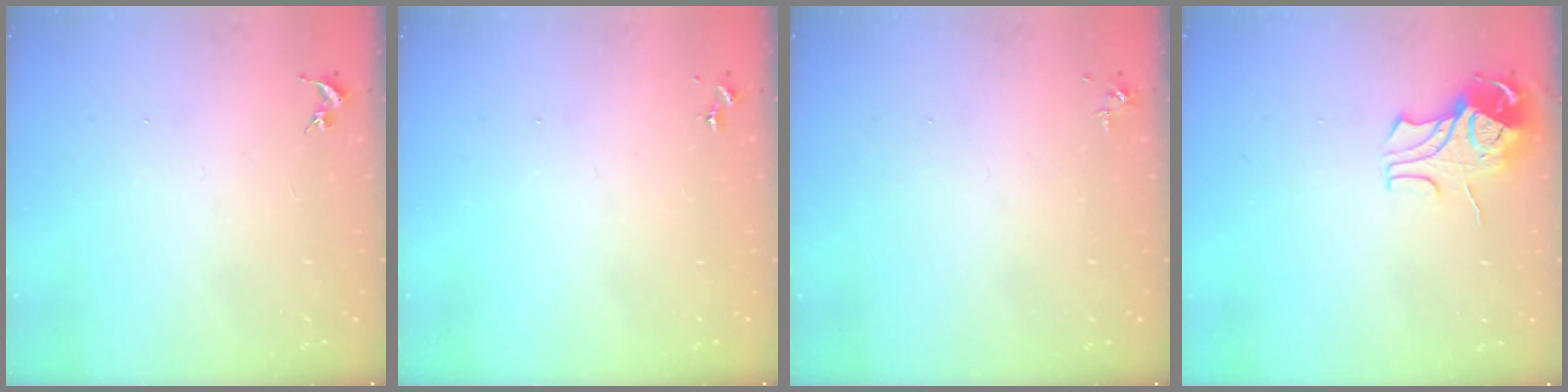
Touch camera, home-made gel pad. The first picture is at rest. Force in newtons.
{"total": 0.0}
{"total": 3.2, "press": 3.2, "slide": 0.5}
{"total": 9.0, "press": 8.9, "slide": 1.0}